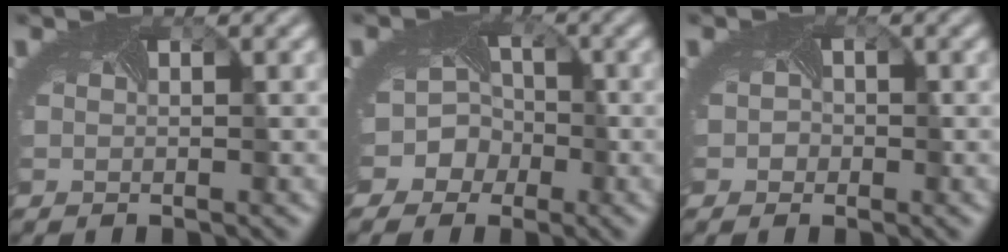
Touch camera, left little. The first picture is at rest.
{"total": 7.9, "force": [-3.1, 6.9, 2.2], "torque": [-0.034, 0.008, -0.076]}
{"total": 1.7, "force": [-0.4, 1.6, 0.6], "torque": [0.008, 0.002, -0.009]}